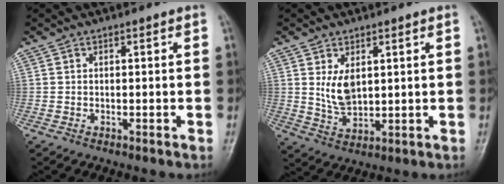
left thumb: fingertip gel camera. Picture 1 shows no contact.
{"total": 6.1, "force": [1.8, 3.7, 4.6], "torque": [-0.068, -0.017, 0.043]}